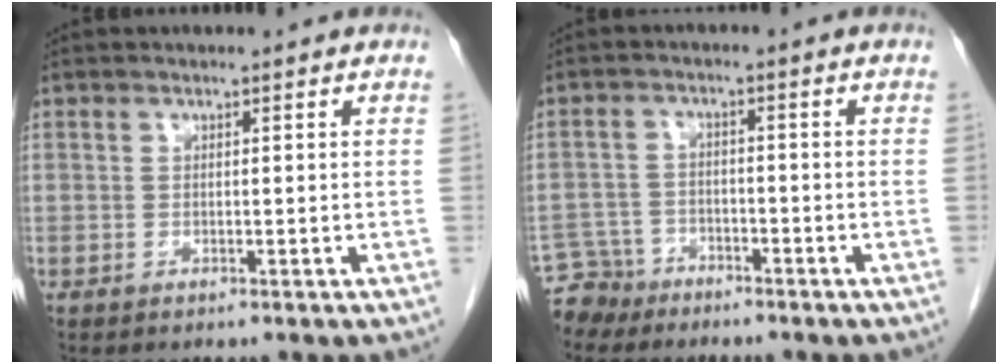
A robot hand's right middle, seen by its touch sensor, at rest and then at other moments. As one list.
[{"total": 4.2, "force": [-3.6, 2.0, -0.9], "torque": [0.015, -0.001, -0.070]}]